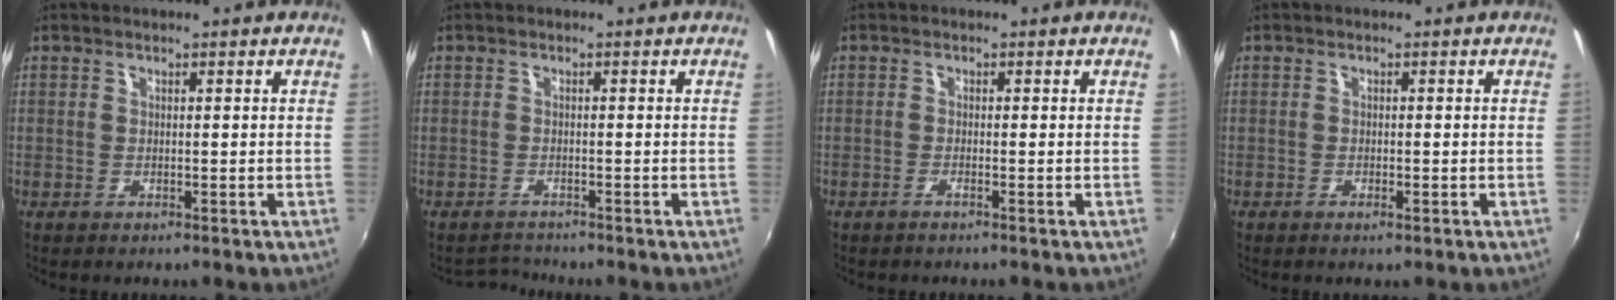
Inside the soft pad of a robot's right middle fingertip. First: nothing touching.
{"total": 2.0, "force": [-1.9, 0.2, -0.4], "torque": [-0.004, 0.000, -0.038]}
{"total": 1.1, "force": [-0.8, -0.2, 0.7], "torque": [-0.013, -0.001, -0.017]}
{"total": 1.2, "force": [-0.7, 0.5, 0.8], "torque": [-0.015, -0.003, -0.012]}